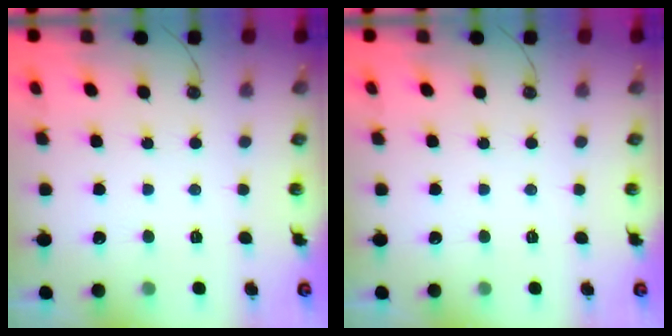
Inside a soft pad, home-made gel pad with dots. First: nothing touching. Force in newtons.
{"total": 0.0}